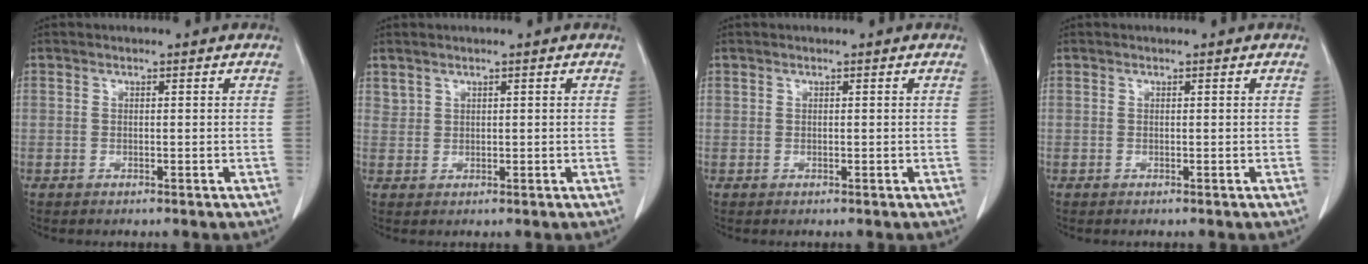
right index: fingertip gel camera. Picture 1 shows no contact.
{"total": 1.1, "force": [0.9, 0.6, 0.1], "torque": [0.001, 0.003, 0.020]}
{"total": 0.0}
{"total": 0.0}